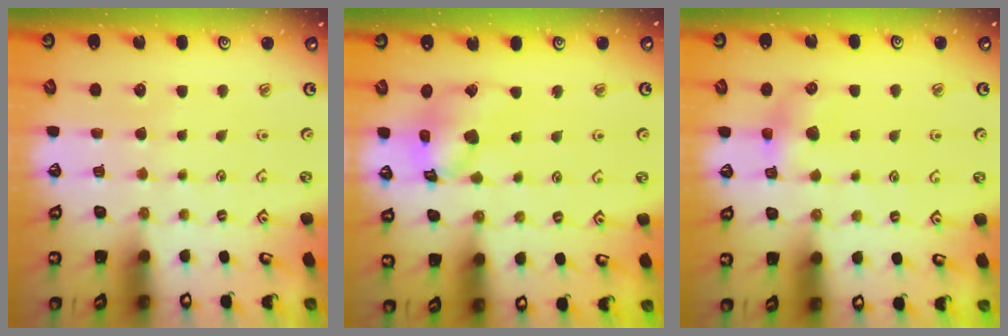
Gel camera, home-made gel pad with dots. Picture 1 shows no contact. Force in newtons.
{"total": 14.0, "press": 13.9, "slide": 1.7}
{"total": 5.5, "press": 5.4, "slide": 0.7}